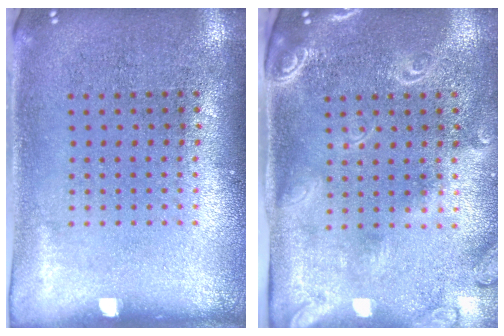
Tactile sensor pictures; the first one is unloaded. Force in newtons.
{"total": 2.4, "press": 1.9, "slide": 1.4}